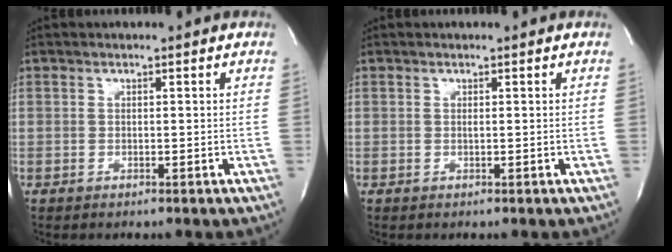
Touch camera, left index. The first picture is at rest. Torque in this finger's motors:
{"motor_torque": [0.09, -0.02, 0.00, 0.00]}